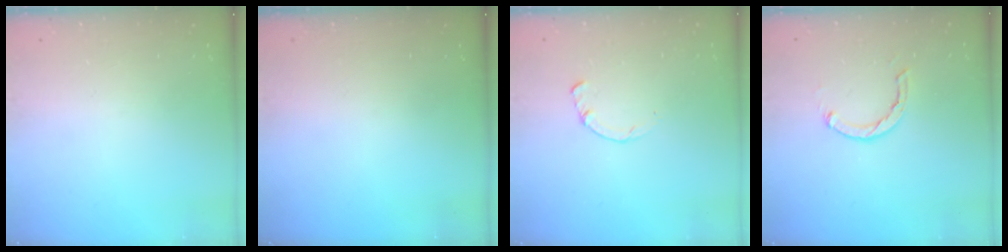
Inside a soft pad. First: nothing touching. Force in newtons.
{"total": 0.0}
{"total": 2.2, "press": 2.2, "slide": 0.3}
{"total": 2.1, "press": 2.1, "slide": 0.3}